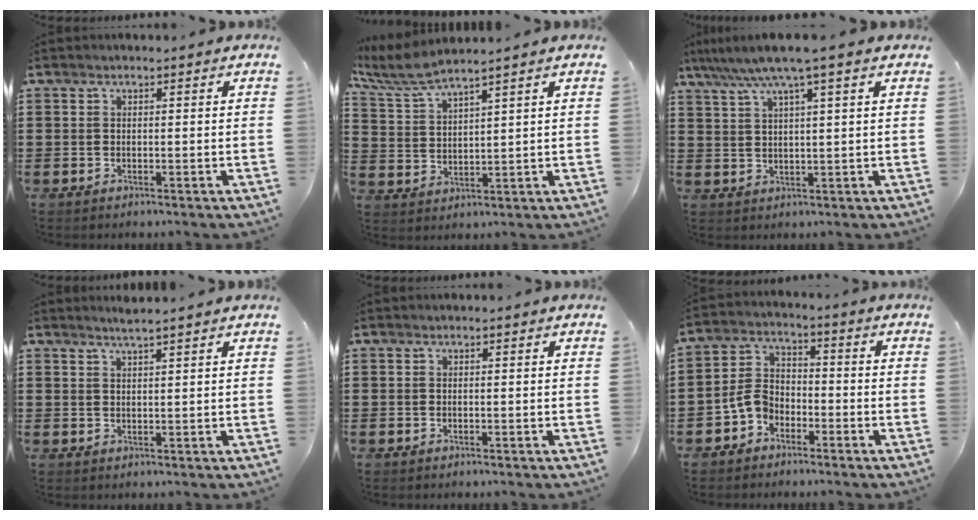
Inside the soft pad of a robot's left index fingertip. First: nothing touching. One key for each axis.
{"total": 5.6, "fx": 4.9, "fy": 0.3, "fz": 2.8, "tx": -0.072, "ty": -0.017, "tz": 0.086}
{"total": 5.8, "fx": 3.9, "fy": -0.3, "fz": 4.2, "tx": -0.092, "ty": -0.009, "tz": 0.065}
{"total": 1.9, "fx": 1.7, "fy": -0.4, "fz": 0.8, "tx": -0.018, "ty": 0.000, "tz": 0.033}
{"total": 0.0}
{"total": 5.4, "fx": -3.3, "fy": 3.5, "fz": 2.5, "tx": -0.076, "ty": 0.005, "tz": -0.073}